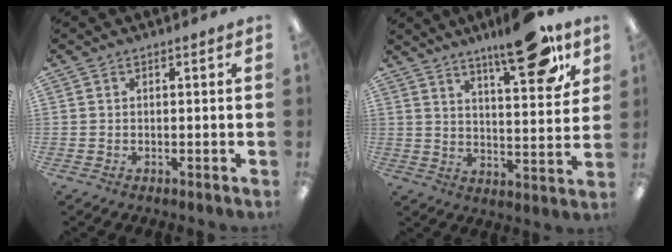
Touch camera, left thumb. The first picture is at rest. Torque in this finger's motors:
{"motor_torque": [-0.04, 0.32, -0.09, 0.08, 0.07]}